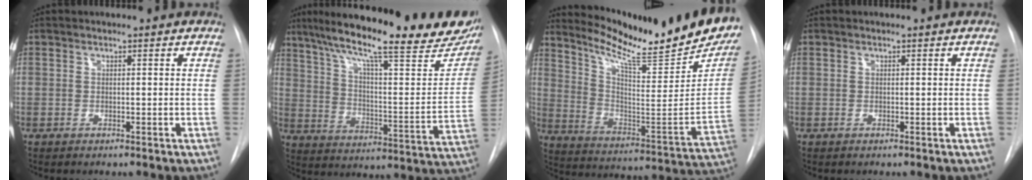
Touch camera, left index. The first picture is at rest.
{"total": 29.7, "force": [23.4, 4.7, 17.7], "torque": [-0.270, -0.020, 0.310]}
{"total": 25.2, "force": [21.9, 2.4, 12.1], "torque": [-0.195, -0.092, 0.307]}
{"total": 0.0}